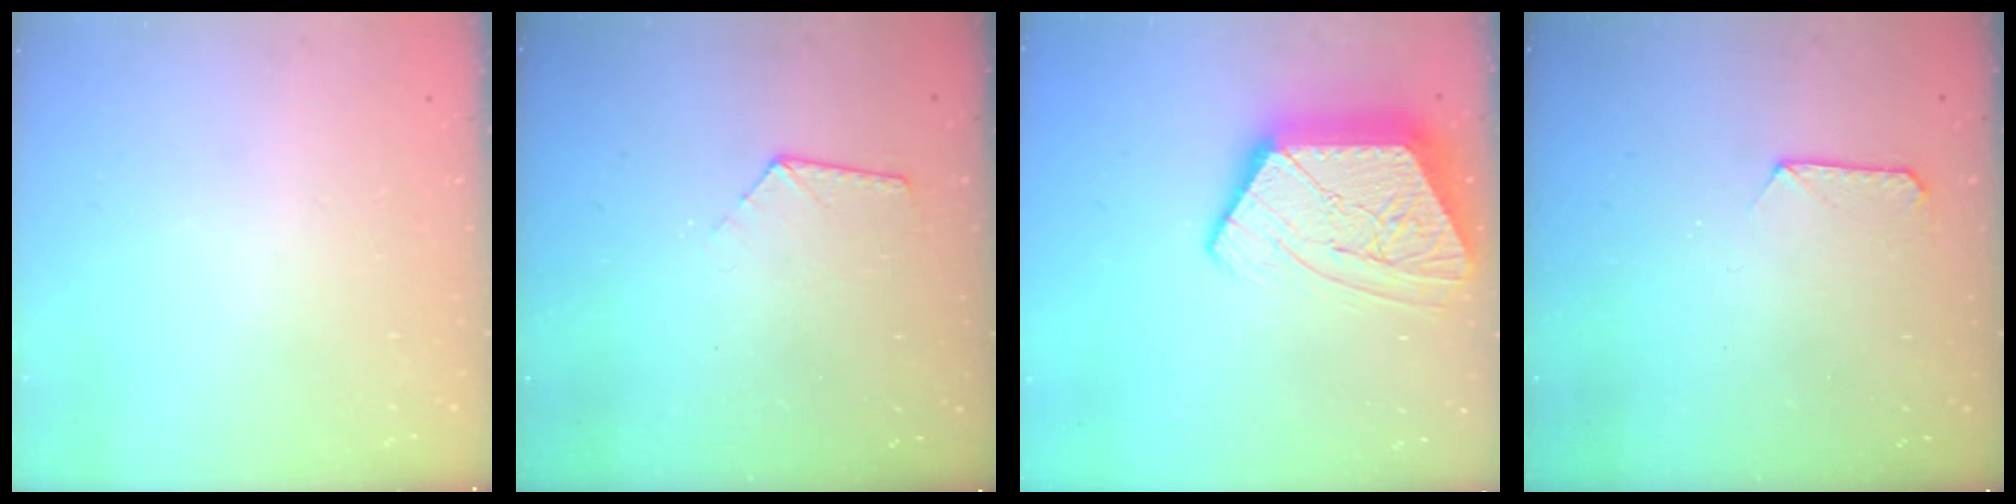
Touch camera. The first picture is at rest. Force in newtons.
{"total": 6.5, "press": 6.5, "slide": 0.5}
{"total": 19.9, "press": 19.8, "slide": 1.5}
{"total": 7.4, "press": 7.4, "slide": 0.6}